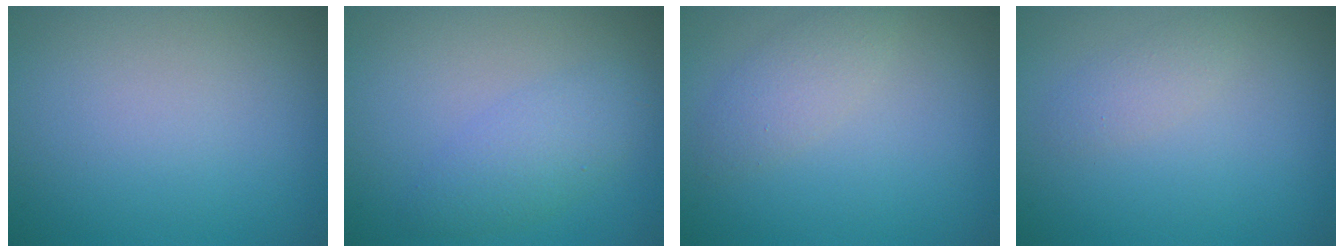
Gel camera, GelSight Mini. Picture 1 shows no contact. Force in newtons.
{"total": 2.7, "press": 2.7, "slide": 0.0}
{"total": 1.9, "press": 1.9, "slide": 0.0}
{"total": 1.3, "press": 1.3, "slide": 0.0}